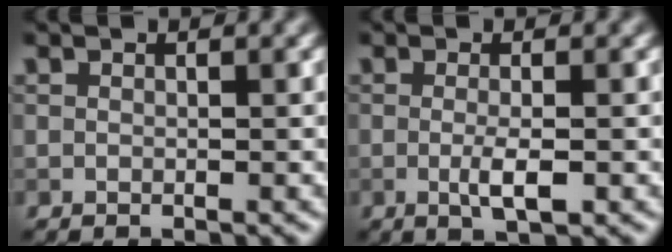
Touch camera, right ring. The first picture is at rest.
{"total": 2.3, "force": [-0.4, 0.4, 2.2], "torque": [-0.042, -0.006, -0.007]}